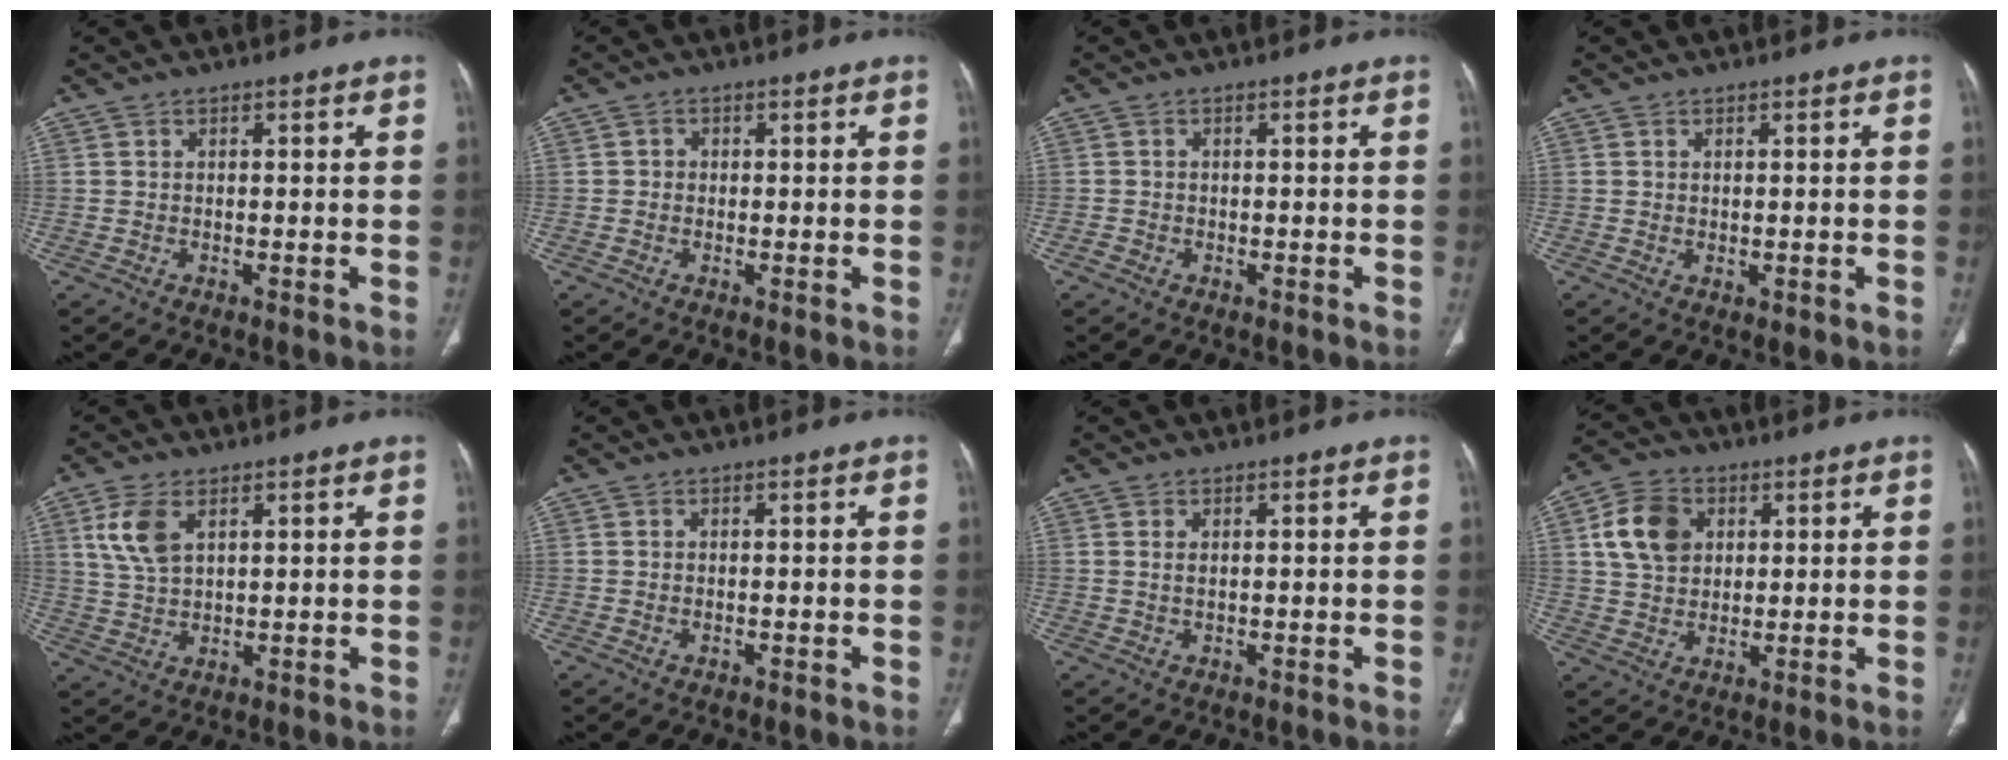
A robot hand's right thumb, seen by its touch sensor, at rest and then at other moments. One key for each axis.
{"total": 1.1, "fx": -0.1, "fy": 1.0, "fz": 0.3, "tx": 0.001, "ty": 0.003, "tz": -0.003}
{"total": 0.9, "fx": -0.5, "fy": 0.8, "fz": 0.2, "tx": -0.004, "ty": 0.003, "tz": -0.010}
{"total": 1.2, "fx": -0.1, "fy": 0.7, "fz": 1.0, "tx": -0.015, "ty": -0.005, "tz": 0.004}
{"total": 6.9, "fx": 3.0, "fy": 3.7, "fz": 5.1, "tx": -0.111, "ty": -0.004, "tz": 0.066}
{"total": 0.6, "fx": -0.2, "fy": 0.4, "fz": 0.4, "tx": -0.011, "ty": 0.002, "tz": 0.001}
{"total": 1.3, "fx": 0.4, "fy": 0.6, "fz": 1.0, "tx": -0.025, "ty": 0.000, "tz": 0.013}
{"total": 9.7, "fx": 2.9, "fy": 7.4, "fz": 5.7, "tx": -0.088, "ty": -0.002, "tz": 0.054}